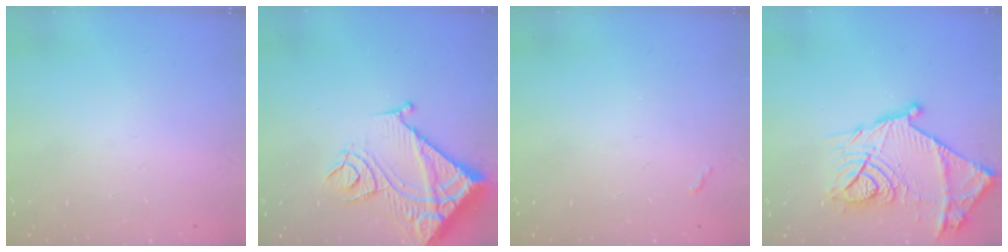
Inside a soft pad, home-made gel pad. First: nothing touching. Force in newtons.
{"total": 16.5, "press": 16.4, "slide": 2.0}
{"total": 2.8, "press": 2.8, "slide": 0.4}
{"total": 23.5, "press": 23.5, "slide": 1.5}